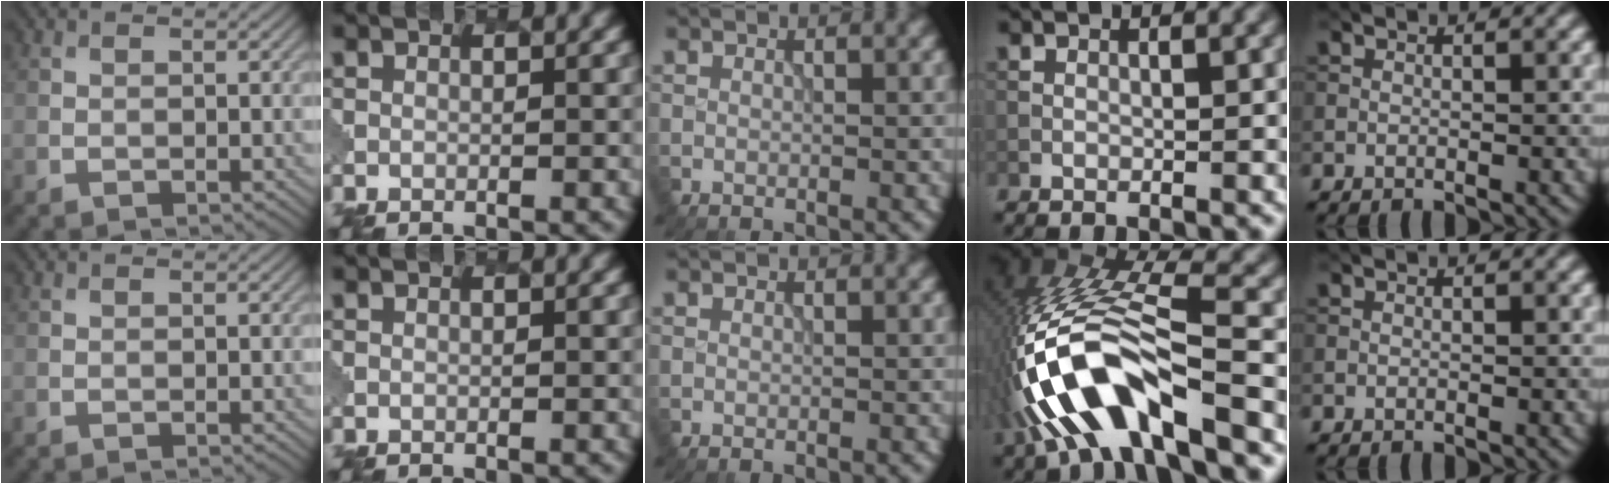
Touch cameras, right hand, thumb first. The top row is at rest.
{"ring": {"total": 12.3, "force": [-5.3, 4.4, 10.1], "torque": [-0.215, 0.006, -0.096]}}